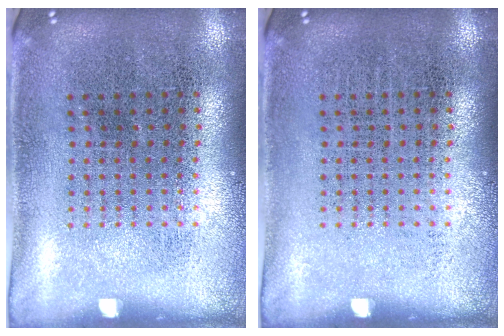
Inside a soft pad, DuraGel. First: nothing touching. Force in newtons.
{"total": 0.0}